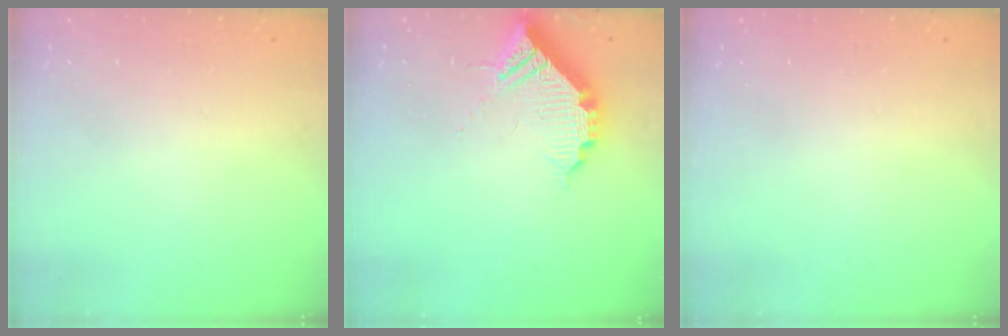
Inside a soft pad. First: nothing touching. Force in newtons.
{"total": 10.5, "press": 10.4, "slide": 0.8}
{"total": 0.0}